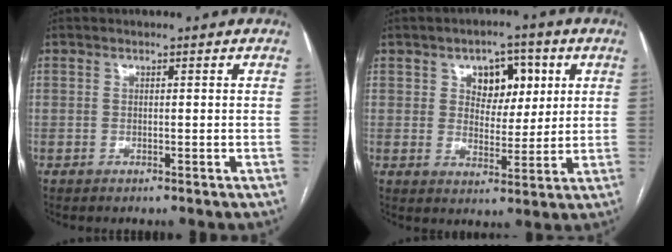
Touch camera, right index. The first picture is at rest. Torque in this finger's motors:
{"motor_torque": [0.16, 0.11, 0.10, 0.06]}